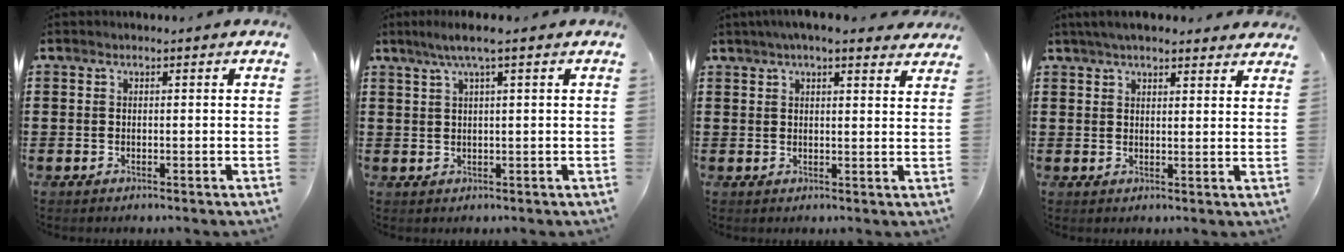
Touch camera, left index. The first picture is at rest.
{"total": 3.2, "force": [1.6, -0.1, 2.8], "torque": [-0.058, 0.001, 0.026]}
{"total": 4.3, "force": [3.6, 0.4, 2.2], "torque": [-0.054, 0.001, 0.066]}
{"total": 4.1, "force": [3.7, 0.7, 1.7], "torque": [-0.042, 0.001, 0.069]}